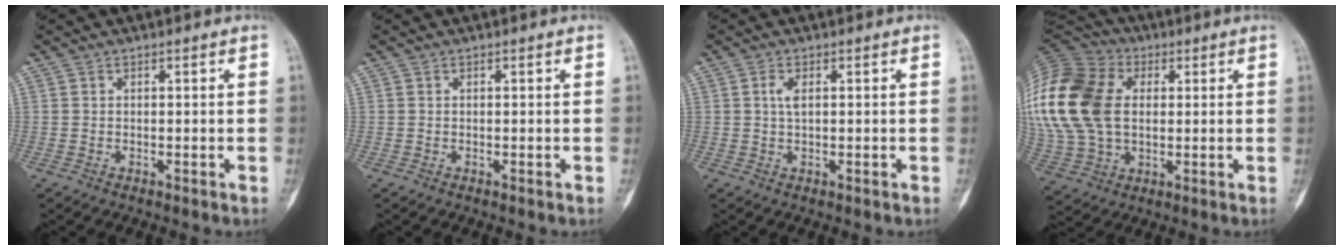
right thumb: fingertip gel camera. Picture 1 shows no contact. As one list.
[{"total": 0.0}, {"total": 2.2, "force": [0.3, 0.9, 2.0], "torque": [-0.040, 0.000, 0.006]}, {"total": 26.1, "force": [4.1, 18.1, 18.3], "torque": [-0.429, 0.028, 0.081]}]